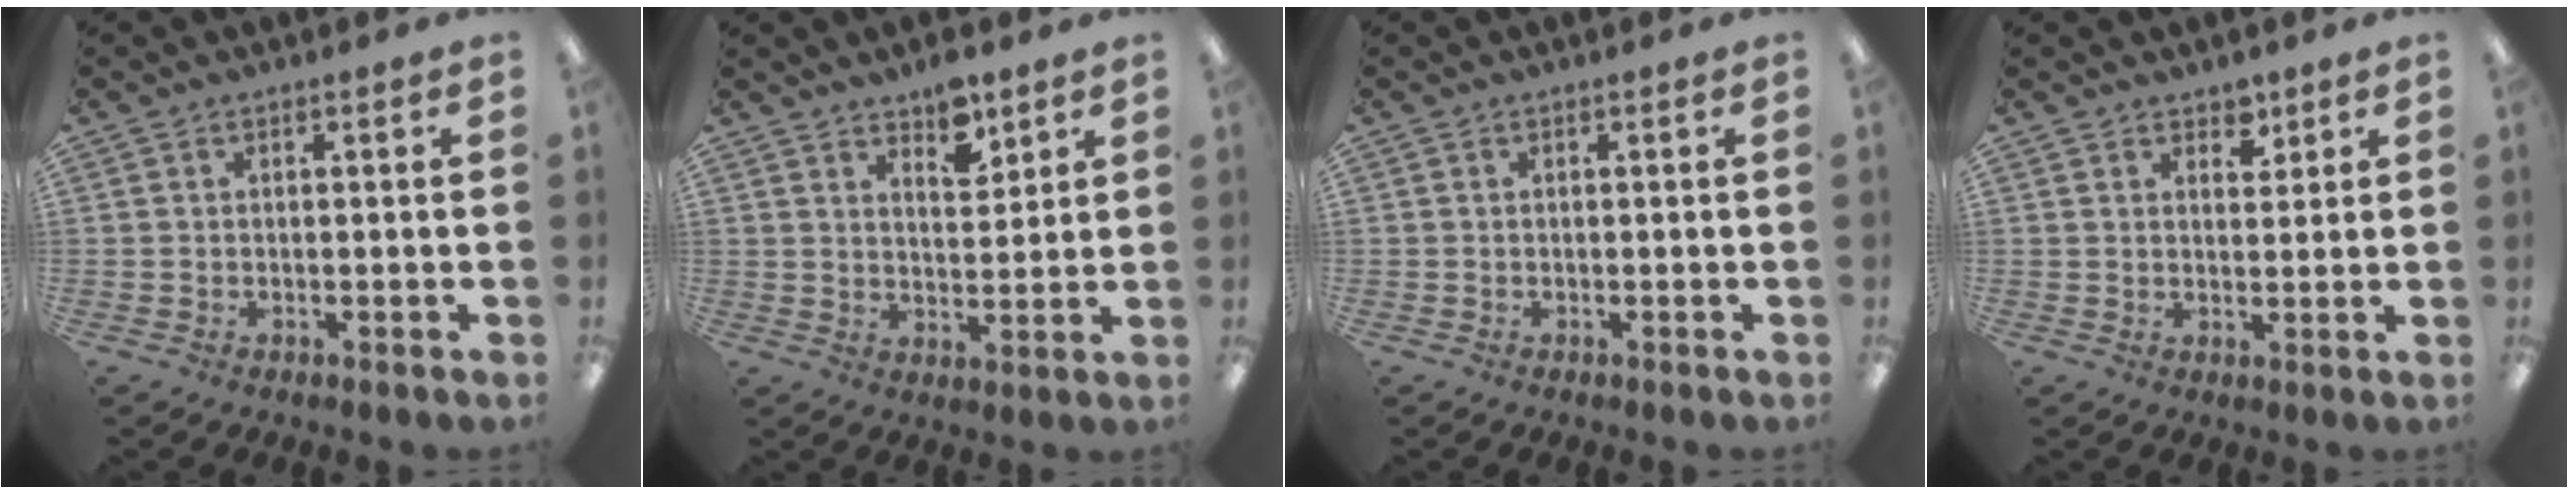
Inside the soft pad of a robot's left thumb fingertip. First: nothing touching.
{"total": 6.4, "force": [5.3, 2.7, 2.4], "torque": [-0.021, -0.034, 0.092]}
{"total": 0.0}
{"total": 3.9, "force": [3.0, 2.3, 0.8], "torque": [0.000, -0.017, 0.052]}